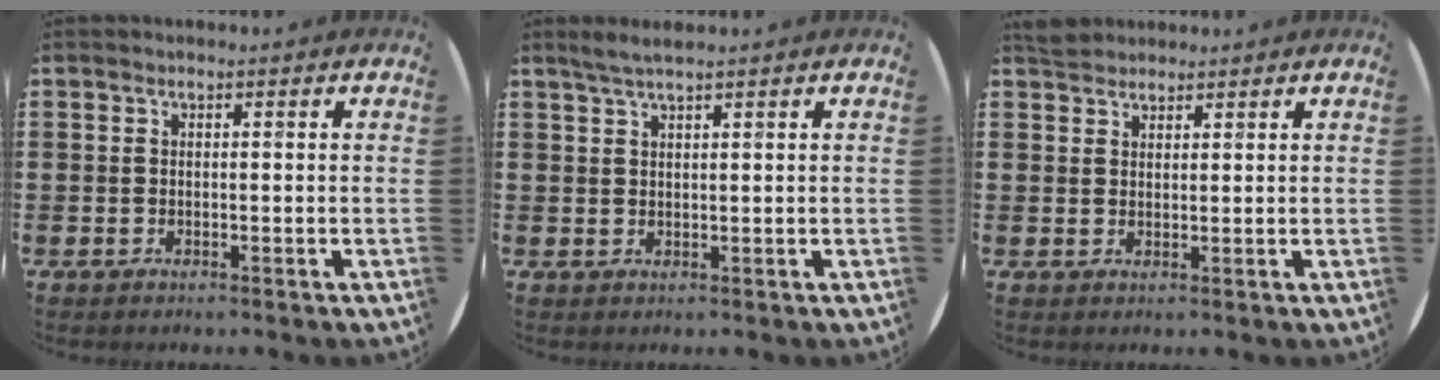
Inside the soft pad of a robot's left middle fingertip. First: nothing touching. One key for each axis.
{"total": 1.9, "fx": 1.6, "fy": 0.0, "fz": 1.1, "tx": -0.021, "ty": 0.003, "tz": 0.028}
{"total": 2.3, "fx": 2.2, "fy": 0.8, "fz": 0.2, "tx": 0.001, "ty": 0.005, "tz": 0.041}